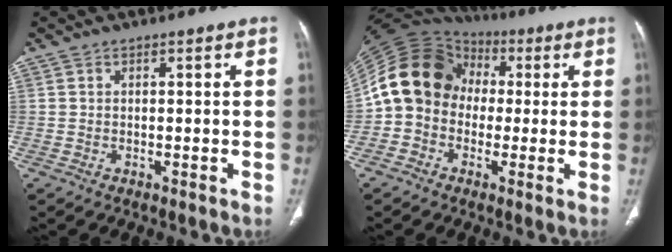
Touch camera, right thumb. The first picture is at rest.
{"total": 14.9, "force": [0.3, 12.6, 7.8], "torque": [-0.131, 0.039, -0.006]}